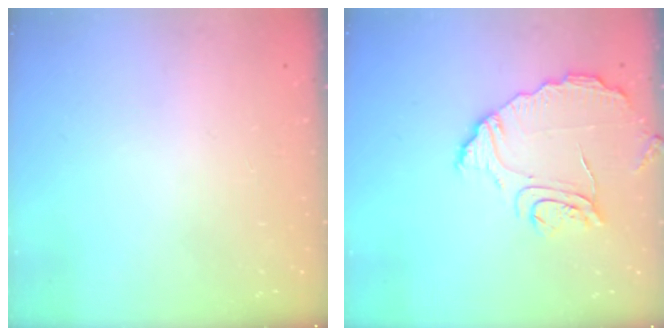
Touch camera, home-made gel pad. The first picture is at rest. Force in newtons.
{"total": 9.6, "press": 9.6, "slide": 0.2}